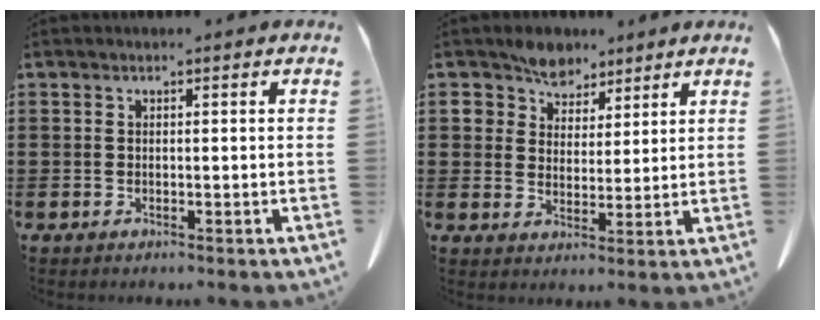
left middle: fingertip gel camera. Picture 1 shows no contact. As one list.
[{"total": 5.6, "force": [4.6, 3.1, 0.5], "torque": [-0.040, -0.011, 0.086]}]